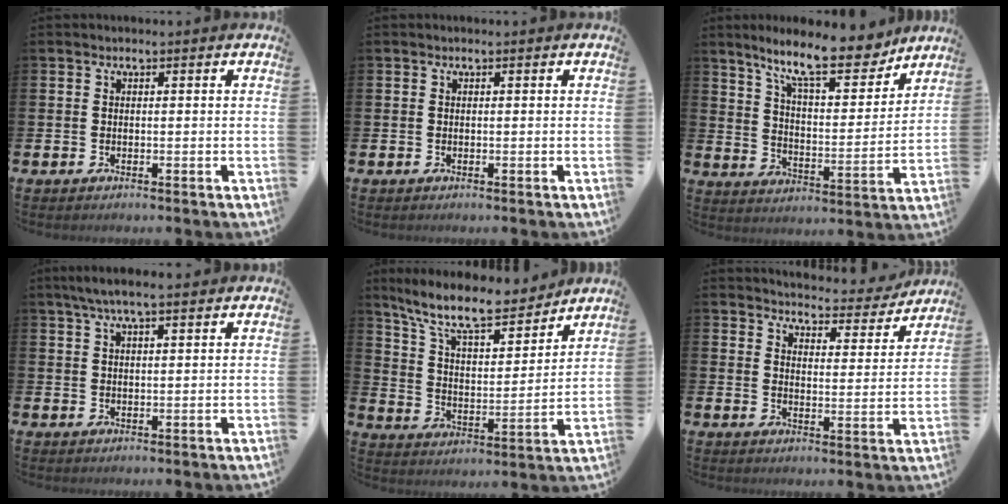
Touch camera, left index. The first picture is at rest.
{"total": 0.0}
{"total": 12.1, "force": [10.1, 2.7, 5.9], "torque": [-0.120, -0.056, 0.173]}
{"total": 4.1, "force": [3.1, 0.7, 2.7], "torque": [-0.056, 0.000, 0.054]}
{"total": 11.1, "force": [9.6, 2.7, 5.0], "torque": [-0.133, -0.056, 0.167]}
{"total": 4.3, "force": [4.2, 0.7, 0.1], "torque": [-0.014, -0.040, 0.067]}